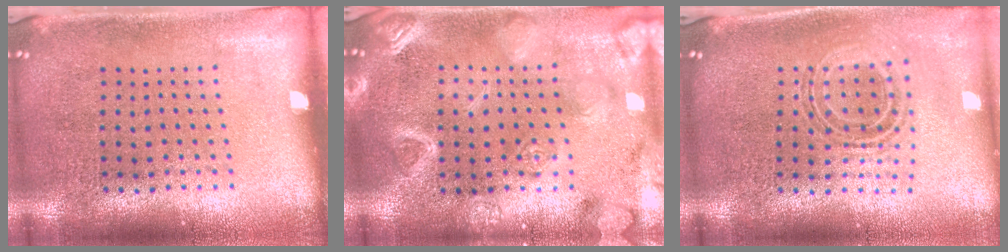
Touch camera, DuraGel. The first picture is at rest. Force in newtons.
{"total": 3.1, "press": 3.1, "slide": 0.2}
{"total": 0.8, "press": 0.8, "slide": 0.3}